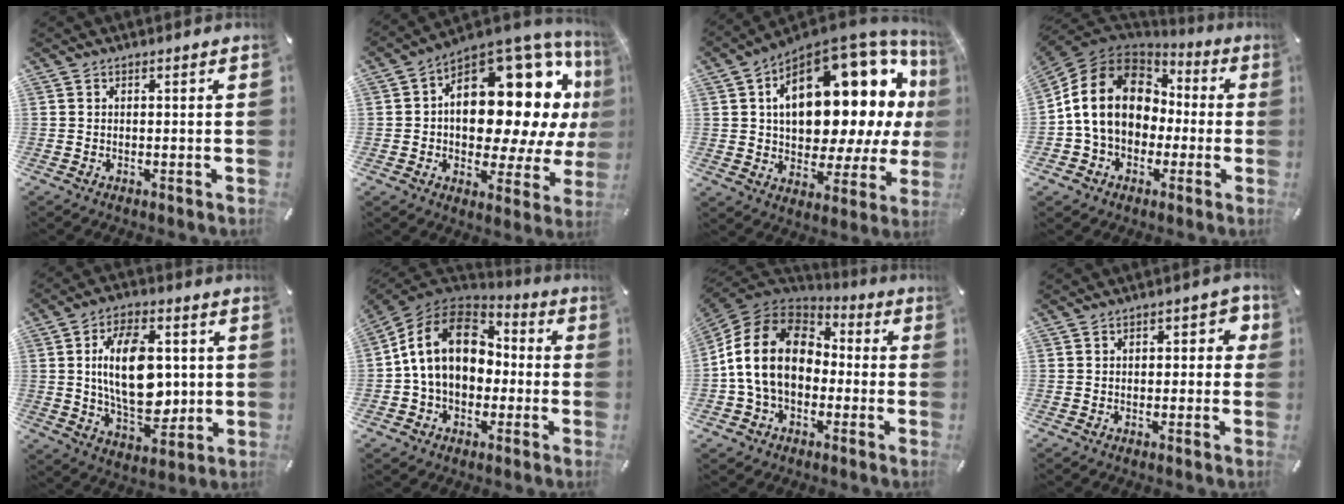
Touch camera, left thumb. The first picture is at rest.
{"total": 21.9, "force": [6.2, 12.4, 16.9], "torque": [-0.227, -0.070, 0.107]}
{"total": 23.7, "force": [7.9, 13.0, 18.2], "torque": [-0.251, -0.075, 0.134]}
{"total": 17.7, "force": [0.8, 14.7, 9.8], "torque": [-0.207, 0.013, 0.015]}
{"total": 17.2, "force": [1.5, 10.3, 13.7], "torque": [-0.263, 0.001, 0.021]}
{"total": 16.5, "force": [1.4, 13.0, 10.1], "torque": [-0.195, 0.016, 0.028]}
{"total": 17.2, "force": [-0.8, 13.7, 10.3], "torque": [-0.215, 0.022, -0.017]}
{"total": 5.1, "force": [0.3, 3.3, 3.9], "torque": [-0.044, 0.003, -0.004]}